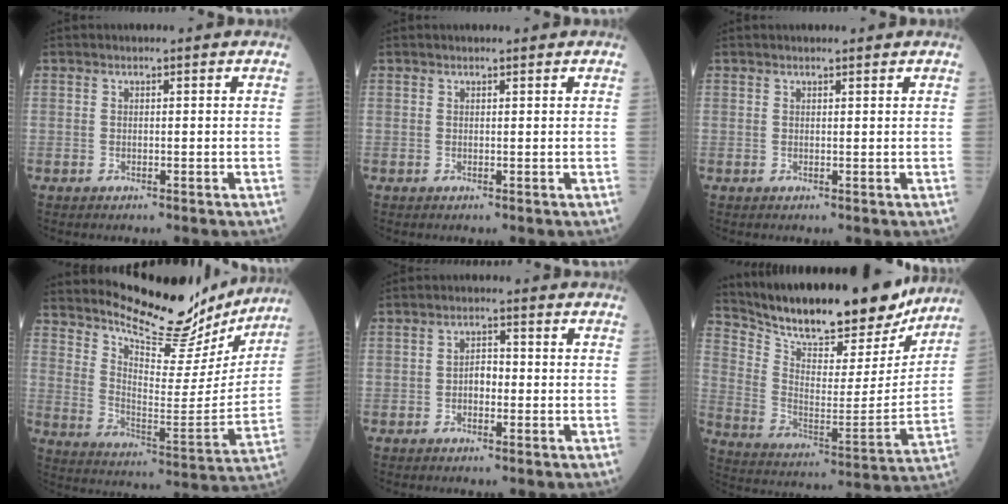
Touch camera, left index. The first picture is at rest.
{"total": 1.2, "force": [1.1, 0.1, 0.3], "torque": [0.000, 0.008, 0.016]}
{"total": 1.7, "force": [1.6, 0.1, 0.5], "torque": [-0.002, 0.010, 0.022]}
{"total": 20.2, "force": [18.6, 4.1, 6.7], "torque": [-0.103, -0.046, 0.266]}
{"total": 2.4, "force": [-0.6, 1.3, 1.8], "torque": [-0.020, 0.008, -0.014]}
{"total": 23.8, "force": [20.8, 5.6, 10.0], "torque": [-0.168, -0.021, 0.311]}